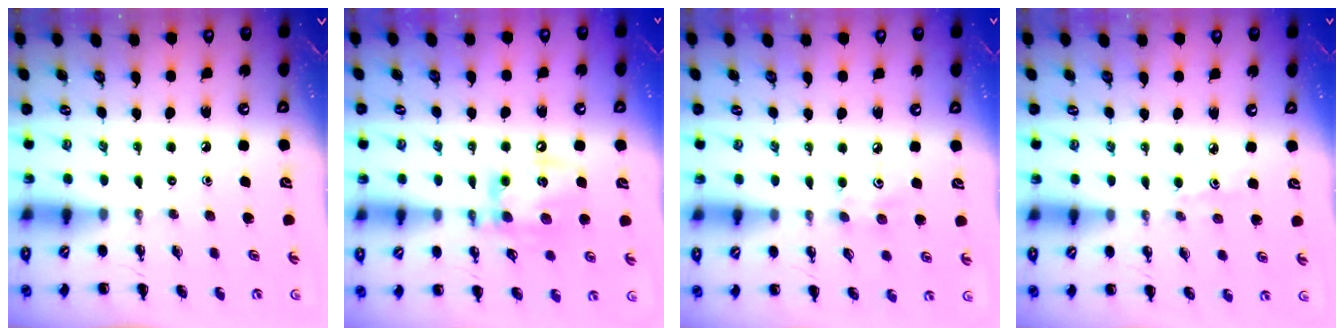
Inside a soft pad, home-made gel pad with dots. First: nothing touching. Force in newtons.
{"total": 14.1, "press": 13.8, "slide": 2.6}
{"total": 3.8, "press": 3.7, "slide": 0.9}
{"total": 2.8, "press": 2.6, "slide": 0.9}